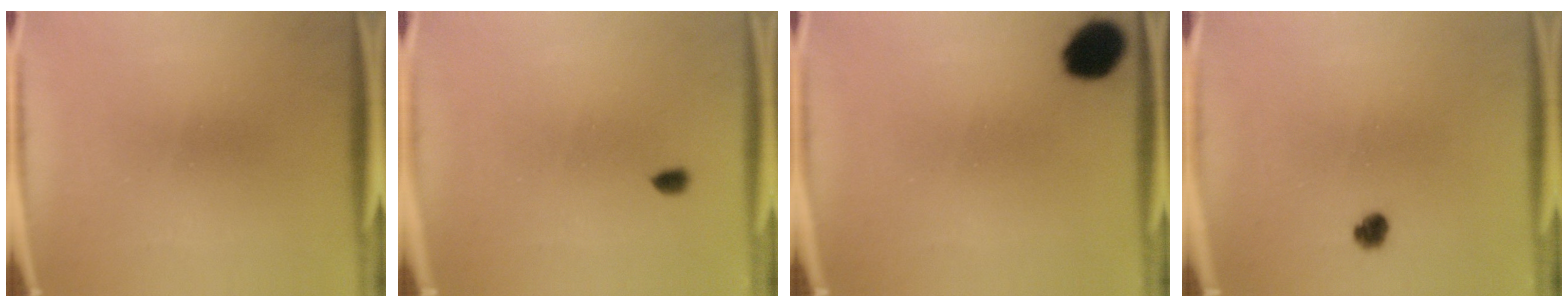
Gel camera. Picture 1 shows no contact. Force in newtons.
{"total": 1.2}
{"total": 8.6}
{"total": 2.2}